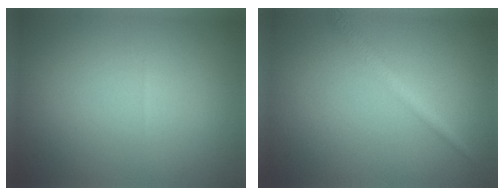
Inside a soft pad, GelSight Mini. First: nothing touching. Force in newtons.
{"total": 2.0, "press": 2.0, "slide": 0.0}